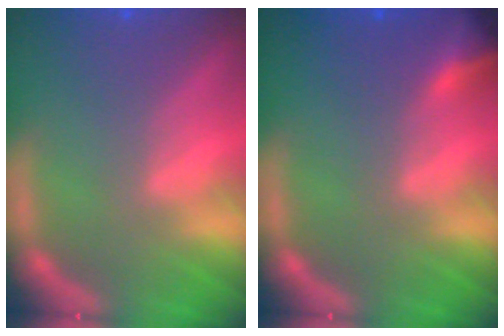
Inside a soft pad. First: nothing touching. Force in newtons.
{"total": 2.9}